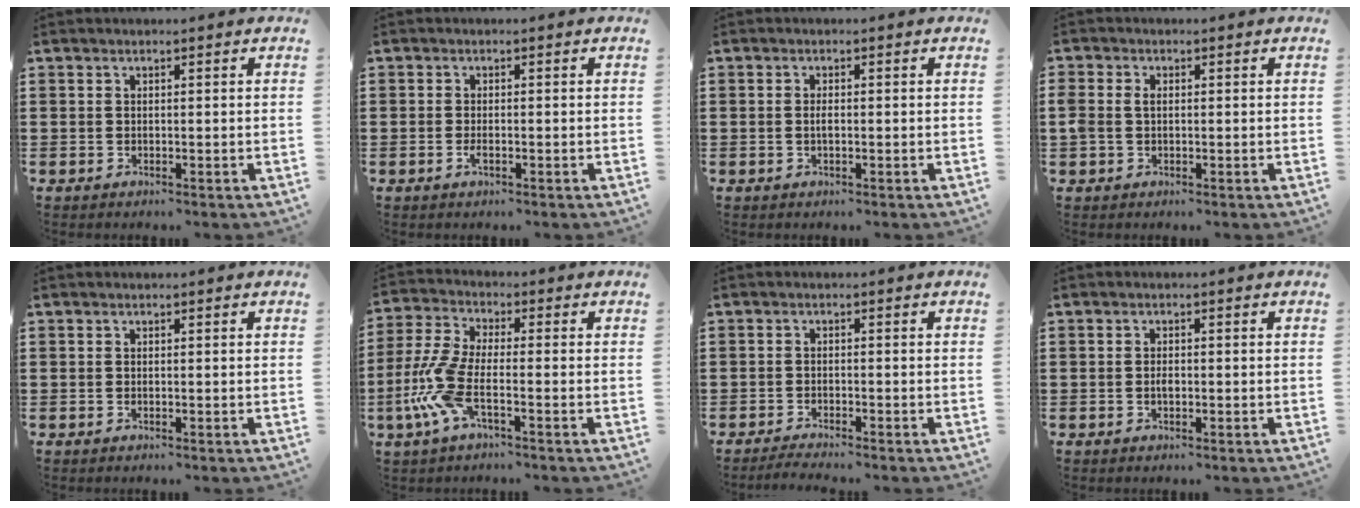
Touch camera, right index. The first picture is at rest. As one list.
[{"total": 1.3, "force": [-0.6, 0.4, 1.1], "torque": [-0.021, -0.005, -0.009]}, {"total": 1.3, "force": [-0.2, 0.4, 1.2], "torque": [-0.024, -0.001, -0.003]}, {"total": 1.7, "force": [0.1, 1.3, 1.1], "torque": [-0.025, 0.008, 0.000]}, {"total": 0.0}, {"total": 7.8, "force": [-3.2, 2.7, 6.6], "torque": [-0.185, -0.019, -0.072]}, {"total": 1.8, "force": [-1.8, -0.3, 0.2], "torque": [-0.004, 0.000, -0.035]}, {"total": 1.3, "force": [-0.2, 0.6, 1.1], "torque": [-0.022, 0.000, -0.004]}]